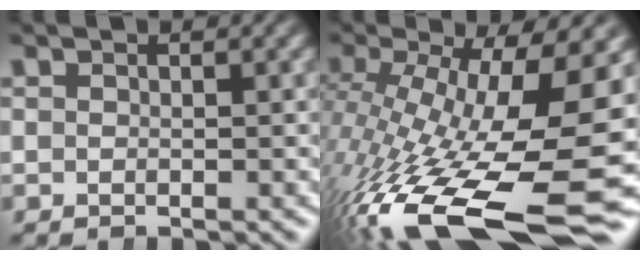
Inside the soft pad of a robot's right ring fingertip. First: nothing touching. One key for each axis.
{"total": 15.7, "fx": -6.3, "fy": 6.1, "fz": 13.0, "tx": -0.223, "ty": -0.056, "tz": -0.060}